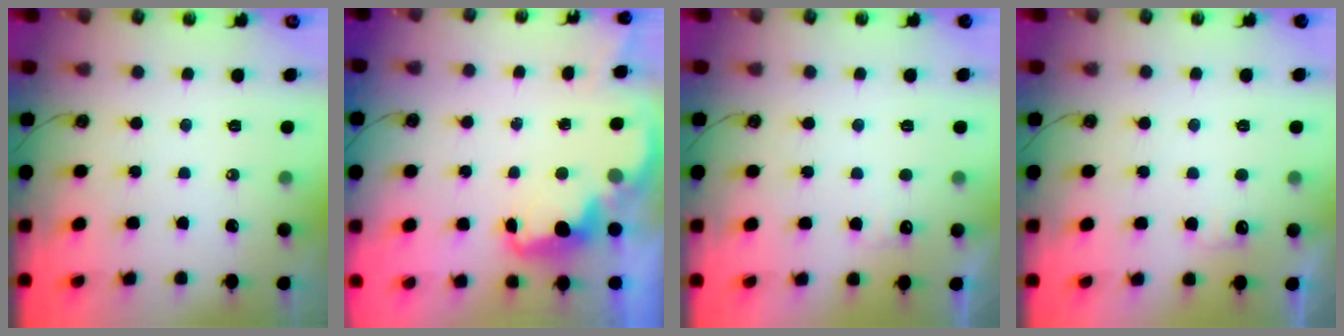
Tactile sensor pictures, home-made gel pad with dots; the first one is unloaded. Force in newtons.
{"total": 2.6, "press": 2.5, "slide": 0.7}
{"total": 4.2, "press": 4.0, "slide": 1.1}
{"total": 4.6, "press": 4.4, "slide": 1.3}